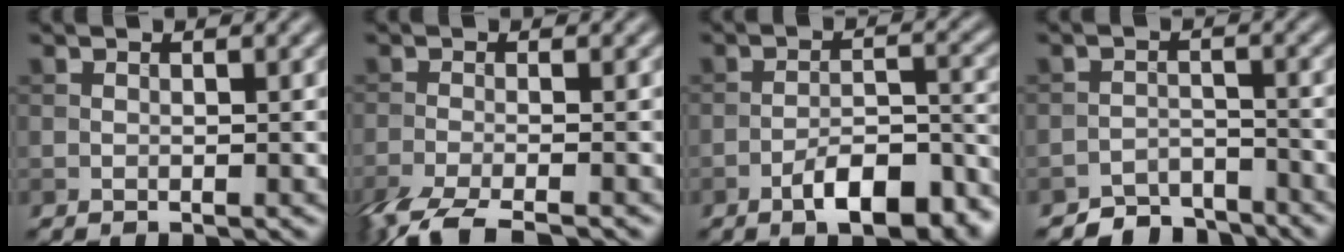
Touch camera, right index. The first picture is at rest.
{"total": 5.1, "force": [-4.0, 1.0, 3.1], "torque": [-0.052, -0.014, -0.083]}
{"total": 7.5, "force": [-4.8, 2.6, 5.2], "torque": [-0.077, 0.007, -0.076]}
{"total": 4.2, "force": [-4.0, 1.3, 0.5], "torque": [0.001, 0.001, -0.074]}